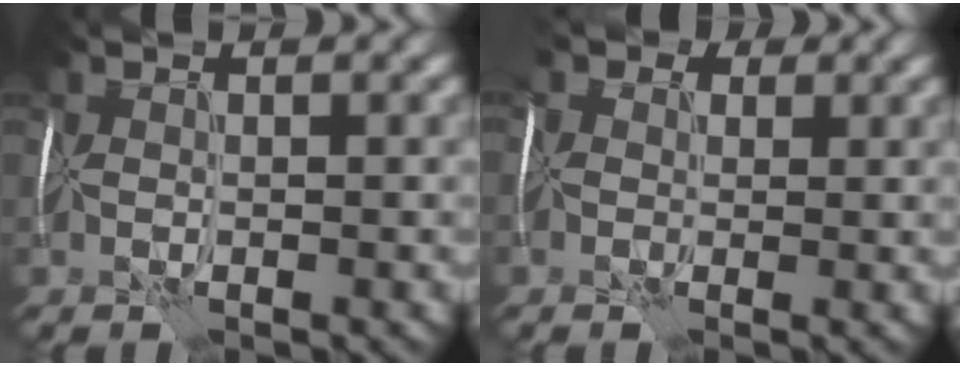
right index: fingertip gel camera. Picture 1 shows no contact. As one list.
[{"total": 4.0, "force": [1.2, 3.1, 2.3], "torque": [-0.057, 0.021, -0.005]}]